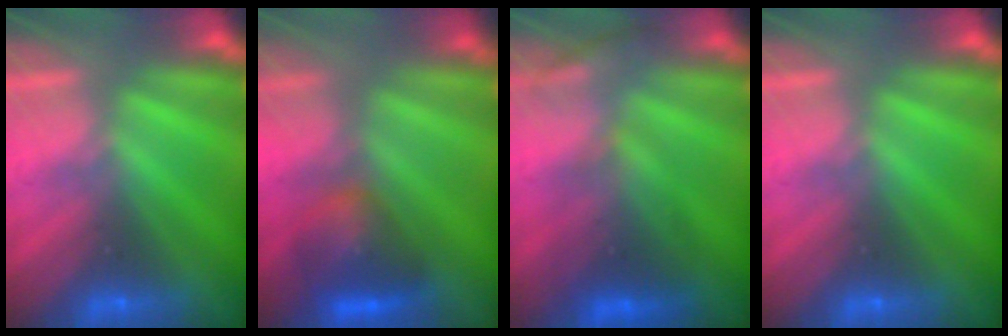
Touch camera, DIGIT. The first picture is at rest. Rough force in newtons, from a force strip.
{"total": 7.0}
{"total": 2.6}
{"total": 0.0}